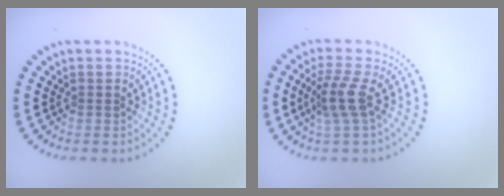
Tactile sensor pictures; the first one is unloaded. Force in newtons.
{"total": 2.9, "press": 2.2, "slide": 1.9}